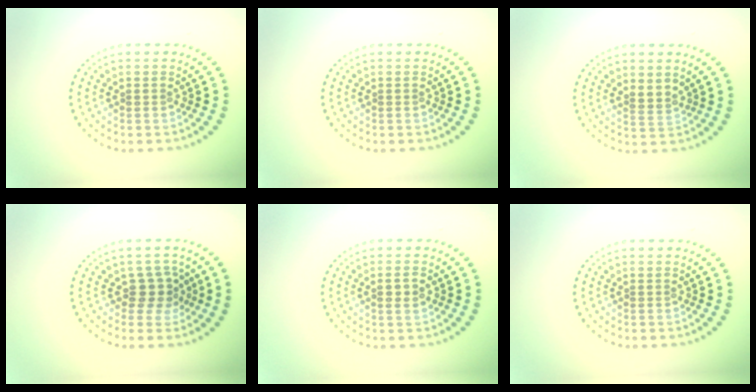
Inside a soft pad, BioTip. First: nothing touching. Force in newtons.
{"total": 0.0}
{"total": 1.7, "press": 1.3, "slide": 1.1}
{"total": 2.3, "press": 1.9, "slide": 1.3}
{"total": 1.4, "press": 1.4, "slide": 0.3}
{"total": 0.0}